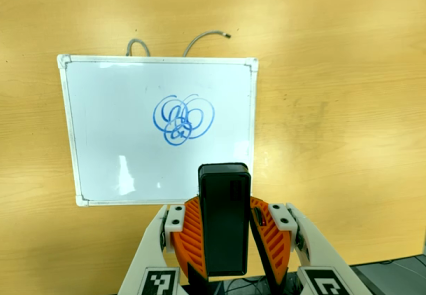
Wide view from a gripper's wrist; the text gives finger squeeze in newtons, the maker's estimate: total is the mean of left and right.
{"total": 4.9, "left": 4.9, "right": 4.9}